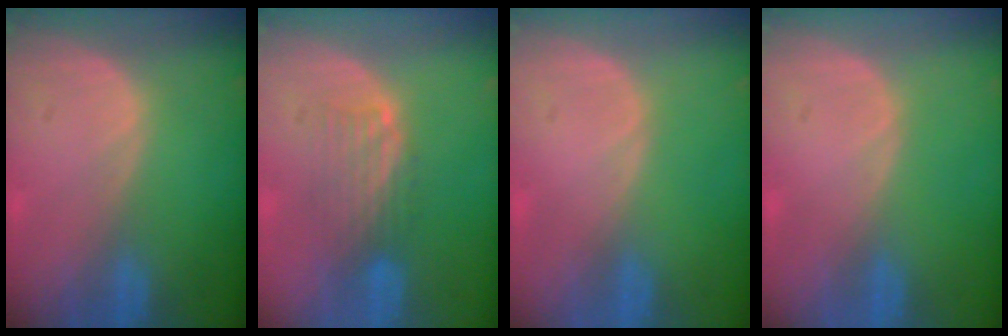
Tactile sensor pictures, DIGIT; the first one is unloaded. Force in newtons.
{"total": 4.8, "press": 4.2, "slide": 2.5}
{"total": 0.0}
{"total": 0.0}